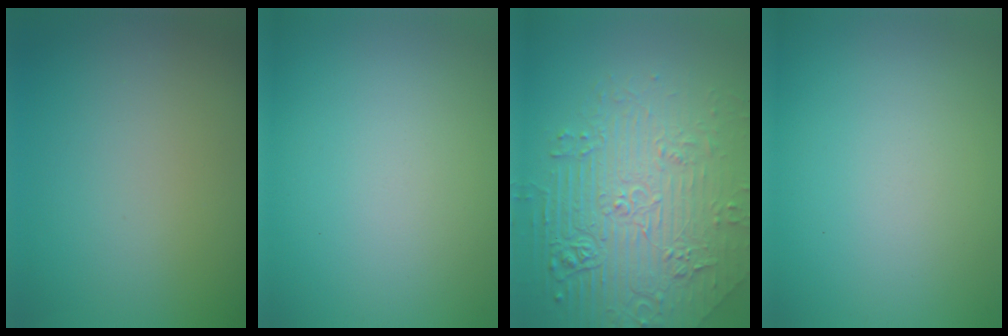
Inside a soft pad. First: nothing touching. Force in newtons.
{"total": 0.0}
{"total": 8.9, "press": 6.1, "slide": 6.5}
{"total": 0.0}